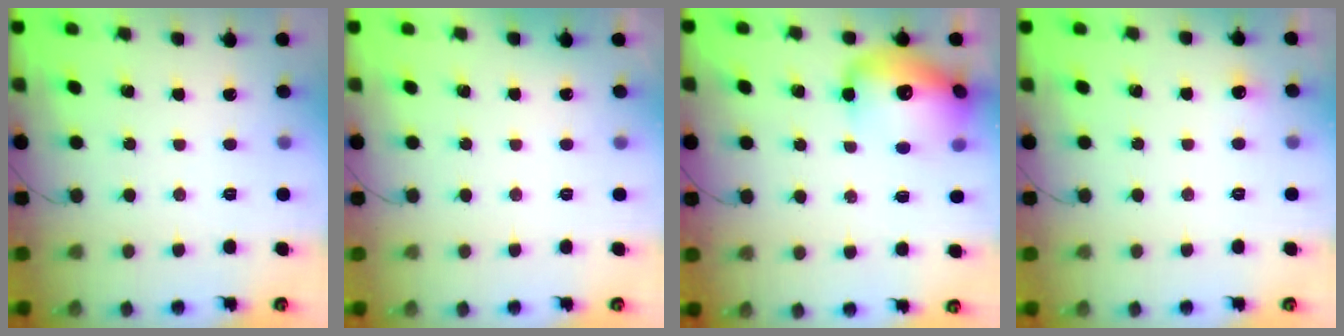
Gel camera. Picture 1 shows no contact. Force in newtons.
{"total": 10.1, "press": 1.0, "slide": 10.0}
{"total": 17.7, "press": 17.4, "slide": 3.4}
{"total": 3.6, "press": 3.4, "slide": 1.3}